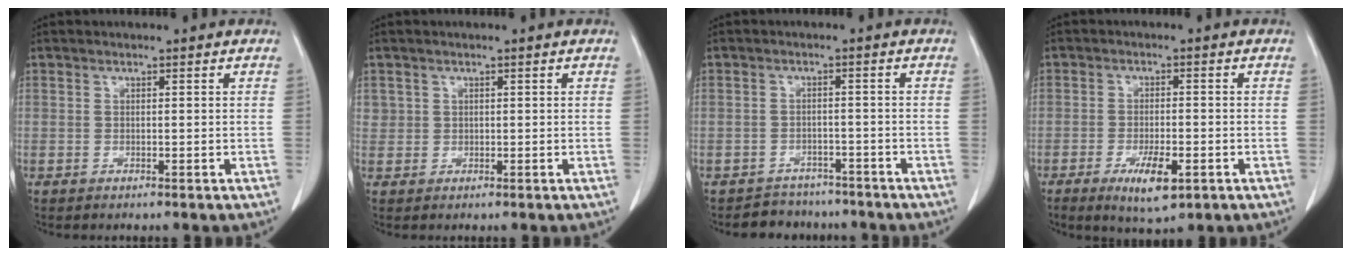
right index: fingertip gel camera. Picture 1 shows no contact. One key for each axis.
{"total": 1.5, "fx": 0.5, "fy": 1.3, "fz": 0.1, "tx": 0.013, "ty": 0.004, "tz": 0.006}
{"total": 4.9, "fx": -4.2, "fy": 2.5, "fz": -0.7, "tx": 0.017, "ty": 0.017, "tz": -0.063}
{"total": 6.0, "fx": -2.9, "fy": 1.7, "fz": 5.0, "tx": -0.089, "ty": -0.008, "tz": -0.040}